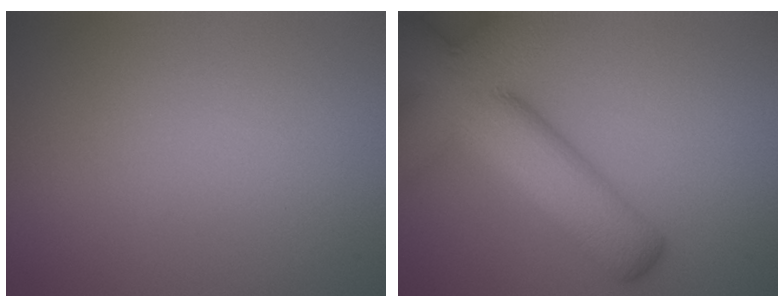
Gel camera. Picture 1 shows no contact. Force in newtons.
{"total": 11.5, "press": 11.5, "slide": 0.7}